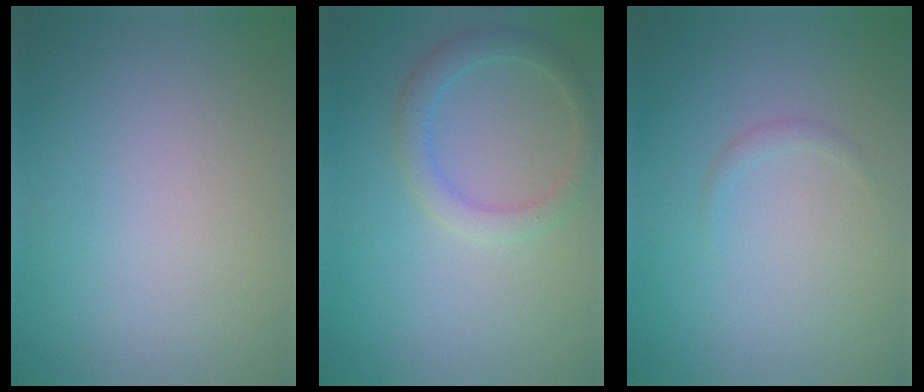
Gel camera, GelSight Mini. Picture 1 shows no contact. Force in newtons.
{"total": 2.5, "press": 2.5, "slide": 0.1}
{"total": 0.6, "press": 0.6, "slide": 0.0}